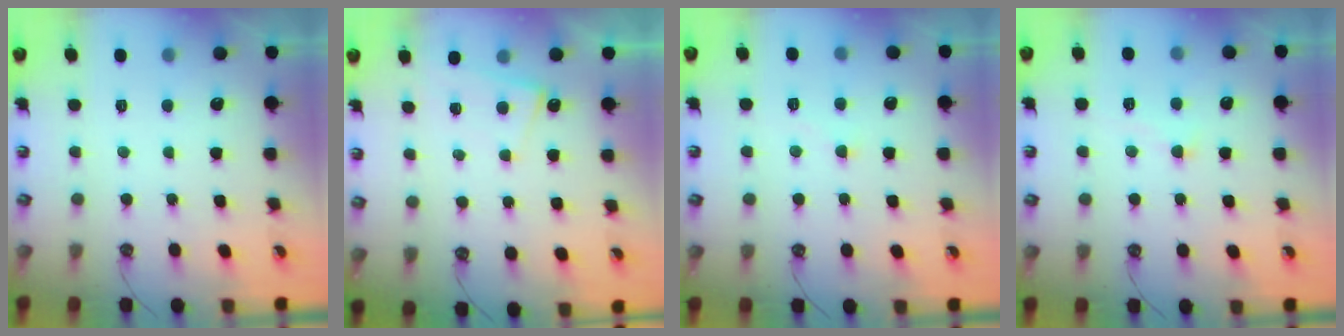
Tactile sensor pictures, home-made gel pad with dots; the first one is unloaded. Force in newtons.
{"total": 1.5, "press": 1.5, "slide": 0.3}
{"total": 3.8, "press": 3.8, "slide": 0.4}
{"total": 1.9, "press": 1.8, "slide": 0.8}